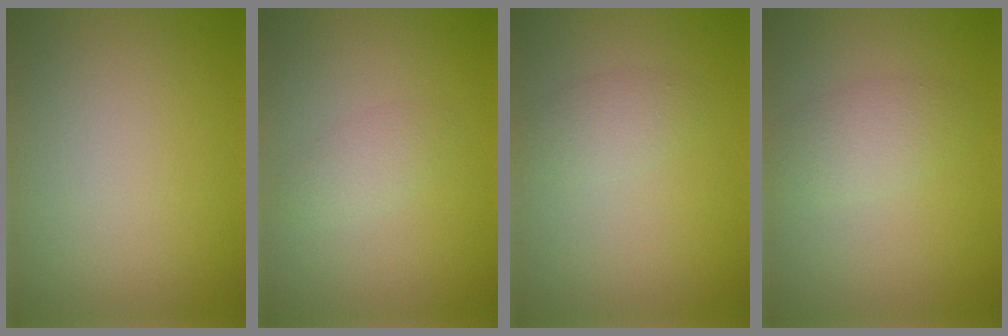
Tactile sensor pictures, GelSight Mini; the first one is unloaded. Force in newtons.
{"total": 1.5, "press": 1.5, "slide": 0.1}
{"total": 1.8, "press": 1.8, "slide": 0.1}
{"total": 2.5, "press": 2.5, "slide": 0.1}